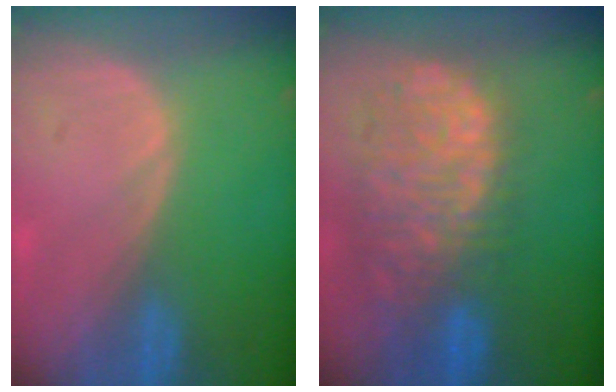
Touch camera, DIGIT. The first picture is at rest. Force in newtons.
{"total": 12.7, "press": 10.5, "slide": 7.1}